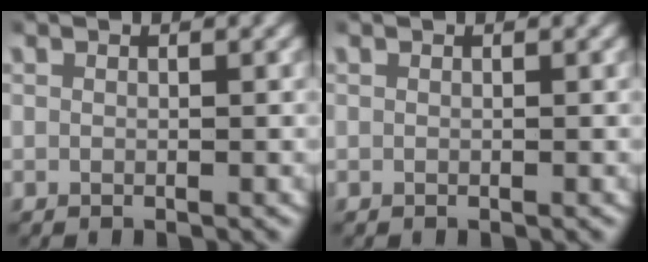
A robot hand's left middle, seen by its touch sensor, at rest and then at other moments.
{"total": 0.0}